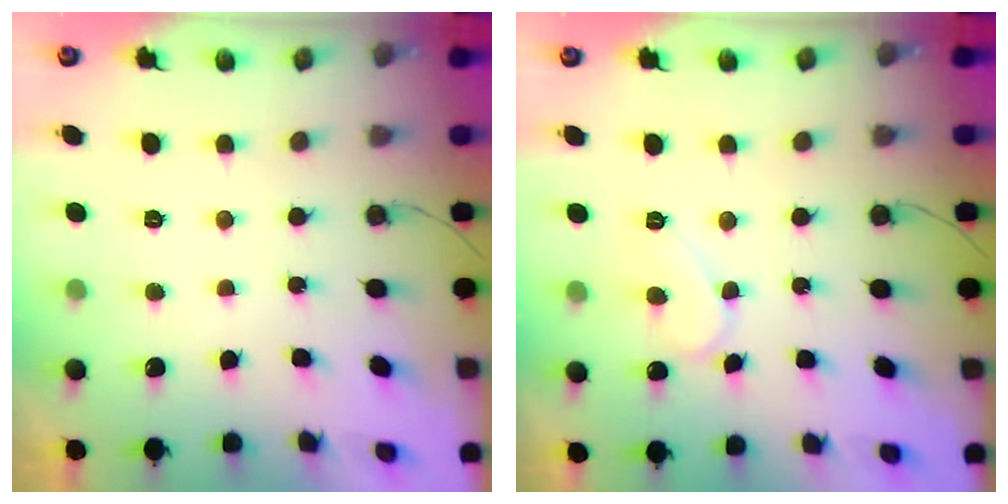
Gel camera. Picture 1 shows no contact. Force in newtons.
{"total": 6.2, "press": 6.2, "slide": 0.6}